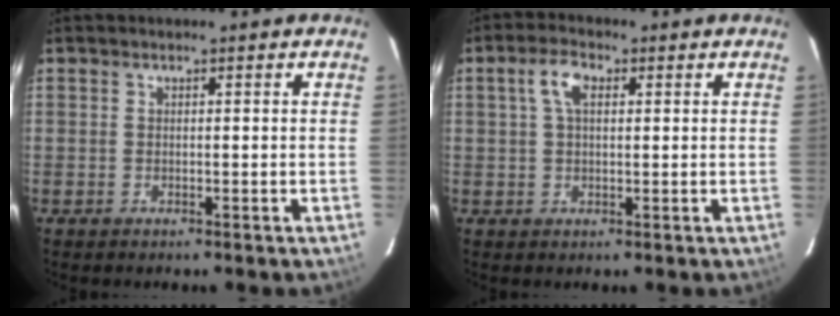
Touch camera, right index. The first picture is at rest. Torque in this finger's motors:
{"motor_torque": [0.14, 0.03, 0.15, 0.07]}